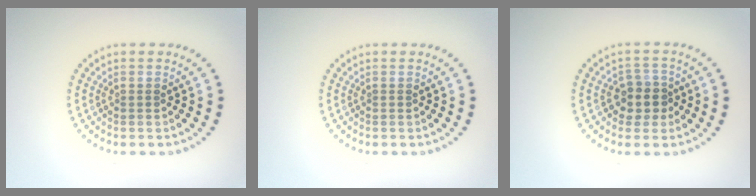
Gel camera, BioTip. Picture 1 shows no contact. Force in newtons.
{"total": 0.0}
{"total": 2.7, "press": 2.5, "slide": 1.0}